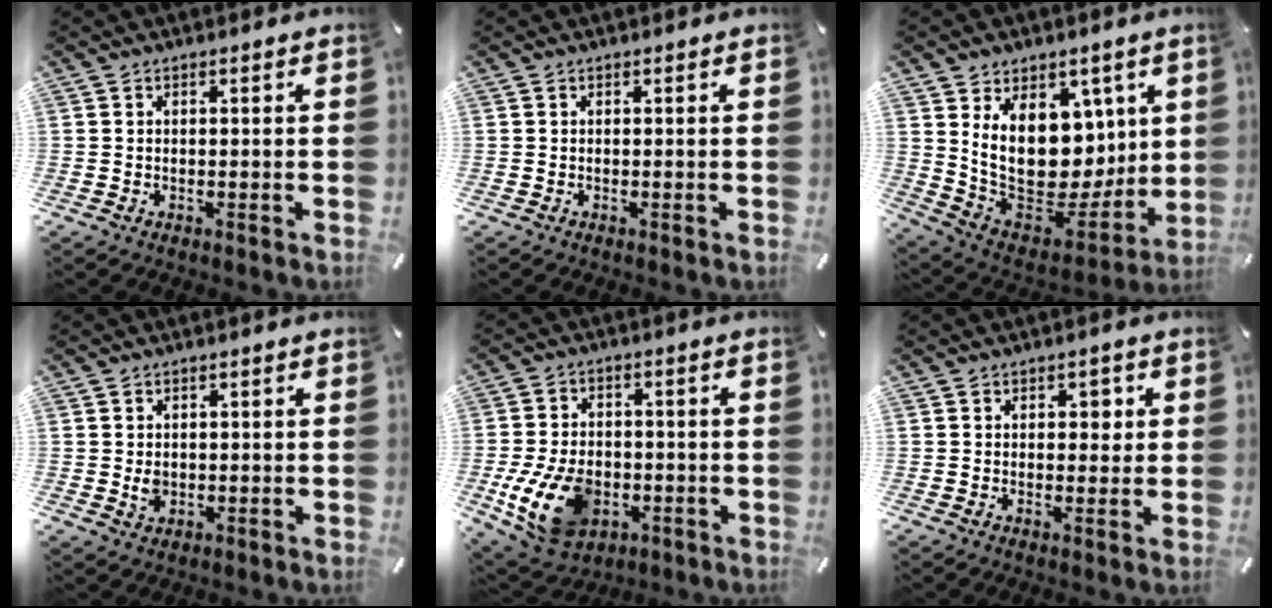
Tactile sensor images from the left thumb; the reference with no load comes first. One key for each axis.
{"total": 0.0}
{"total": 19.6, "fx": 4.4, "fy": 14.4, "fz": 12.6, "tx": -0.236, "ty": -0.061, "tz": 0.089}
{"total": 2.7, "fx": 0.0, "fy": 2.4, "fz": 1.2, "tx": -0.008, "ty": -0.003, "tz": -0.004}
{"total": 14.4, "fx": -4.1, "fy": 10.1, "fz": 9.4, "tx": -0.195, "ty": 0.006, "tz": -0.074}
{"total": 2.7, "fx": 0.6, "fy": 2.0, "fz": 1.7, "tx": -0.012, "ty": -0.002, "tz": 0.002}